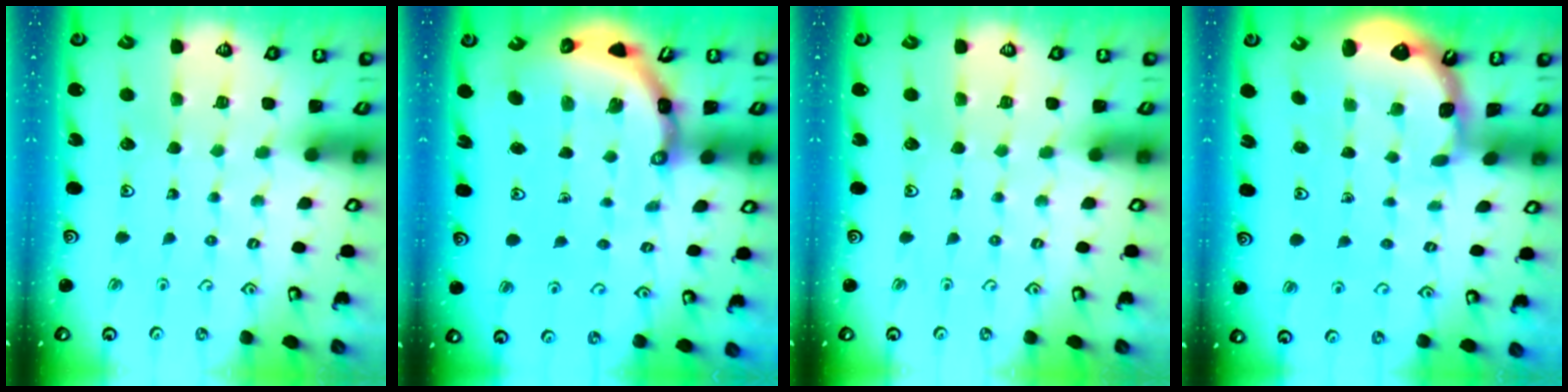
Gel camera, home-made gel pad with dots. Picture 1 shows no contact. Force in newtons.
{"total": 6.3, "press": 6.3, "slide": 0.8}
{"total": 0.0}
{"total": 1.2, "press": 1.1, "slide": 0.1}